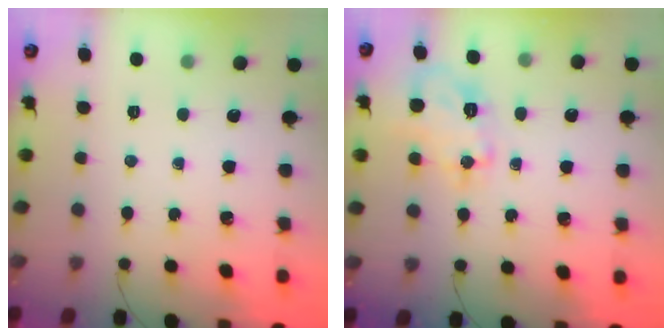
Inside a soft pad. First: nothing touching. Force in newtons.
{"total": 12.2, "press": 12.1, "slide": 0.8}